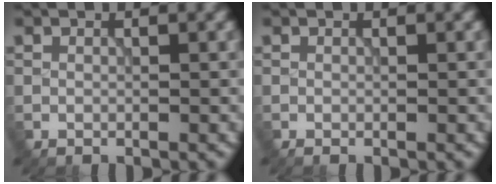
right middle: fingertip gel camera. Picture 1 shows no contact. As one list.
[{"total": 0.0}]